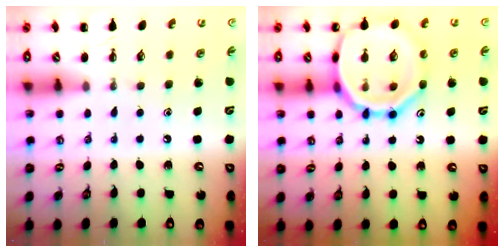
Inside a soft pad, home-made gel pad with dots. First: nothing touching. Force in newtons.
{"total": 16.9, "press": 16.8, "slide": 1.7}